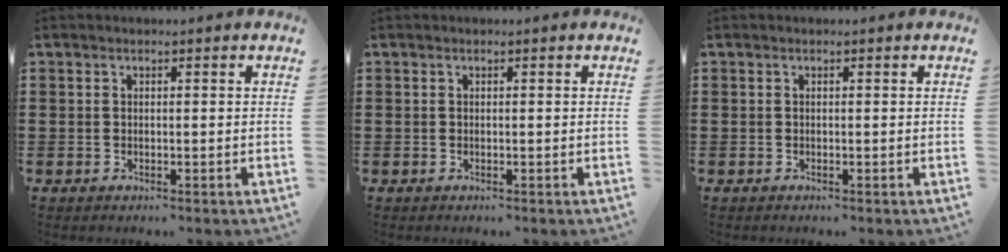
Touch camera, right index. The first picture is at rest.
{"total": 0.0}
{"total": 0.0}